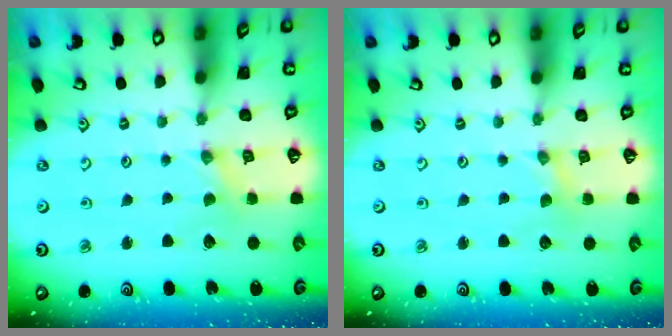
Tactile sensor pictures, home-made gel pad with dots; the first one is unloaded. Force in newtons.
{"total": 0.0}